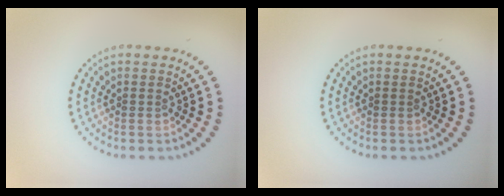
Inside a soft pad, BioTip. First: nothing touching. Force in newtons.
{"total": 0.0}